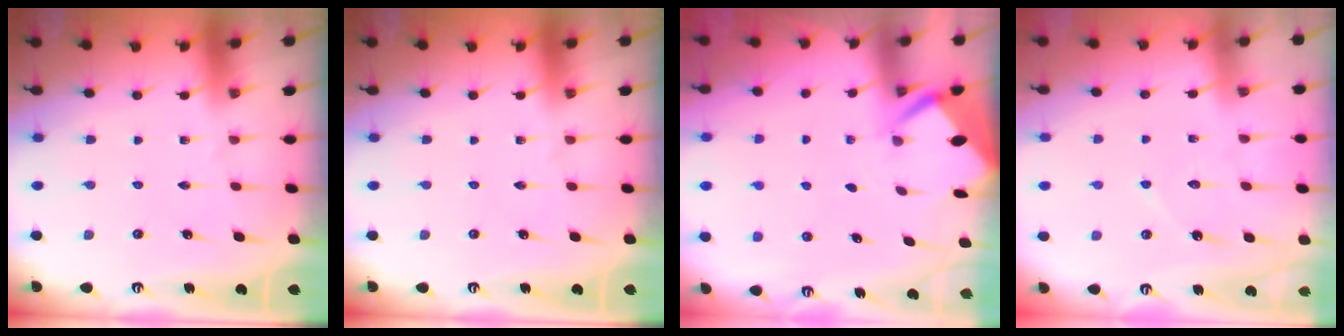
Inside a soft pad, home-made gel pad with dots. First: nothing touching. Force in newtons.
{"total": 0.0}
{"total": 2.6, "press": 2.6, "slide": 0.3}
{"total": 4.9, "press": 4.9, "slide": 0.6}